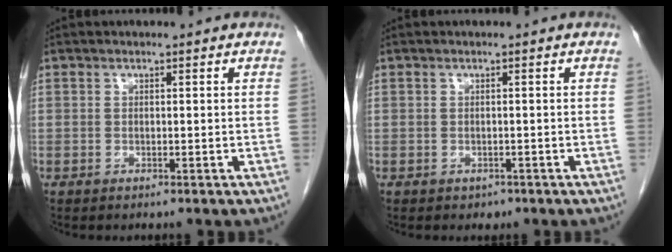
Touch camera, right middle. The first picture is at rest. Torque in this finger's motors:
{"motor_torque": [0.33, -0.11, -0.03, -0.01]}